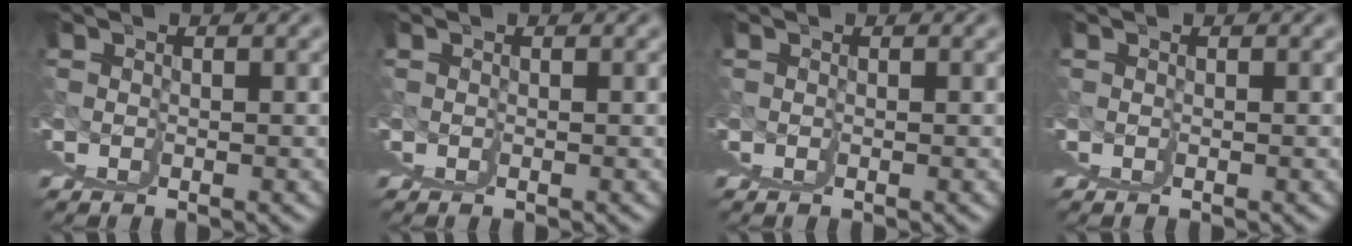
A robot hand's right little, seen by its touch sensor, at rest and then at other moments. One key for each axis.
{"total": 0.0}
{"total": 0.0}
{"total": 0.0}